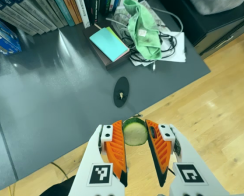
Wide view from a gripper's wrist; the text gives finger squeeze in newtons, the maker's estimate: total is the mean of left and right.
{"total": 8.8, "left": 8.6, "right": 8.9}